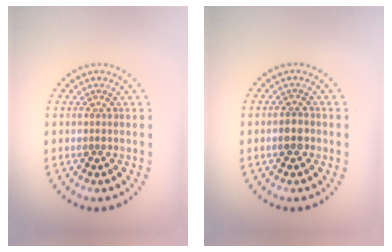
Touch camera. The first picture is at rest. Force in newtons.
{"total": 1.7, "press": 1.6, "slide": 0.5}